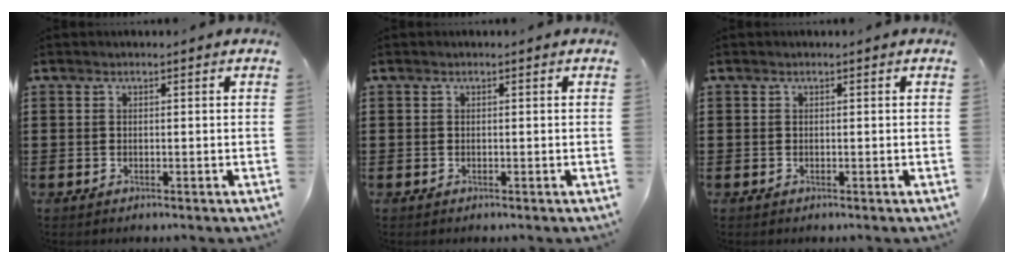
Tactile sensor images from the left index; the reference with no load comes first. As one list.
[{"total": 0.0}, {"total": 0.0}]